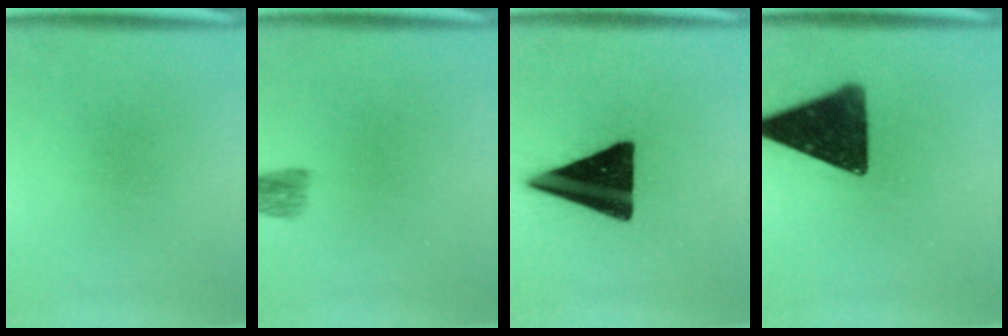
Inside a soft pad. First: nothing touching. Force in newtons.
{"total": 2.5}
{"total": 18.9}
{"total": 15.1}